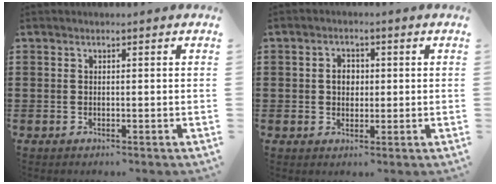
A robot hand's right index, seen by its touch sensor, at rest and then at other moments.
{"total": 2.8, "force": [0.2, 2.1, 1.7], "torque": [-0.040, 0.010, 0.001]}